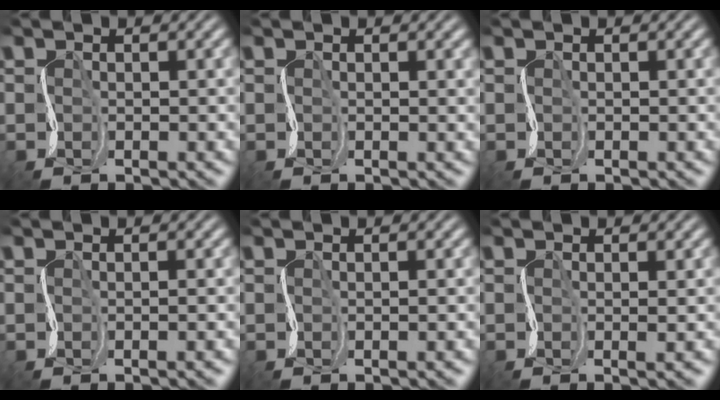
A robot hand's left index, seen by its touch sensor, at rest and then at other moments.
{"total": 0.6, "force": [0.3, 0.2, 0.5], "torque": [-0.002, 0.000, 0.003]}
{"total": 0.0}
{"total": 0.9, "force": [-0.7, 0.0, 0.7], "torque": [0.001, 0.005, -0.004]}
{"total": 0.6, "force": [-0.5, 0.0, 0.5], "torque": [0.002, 0.004, -0.001]}
{"total": 1.0, "force": [0.2, 0.1, 1.0], "torque": [-0.006, 0.005, 0.003]}